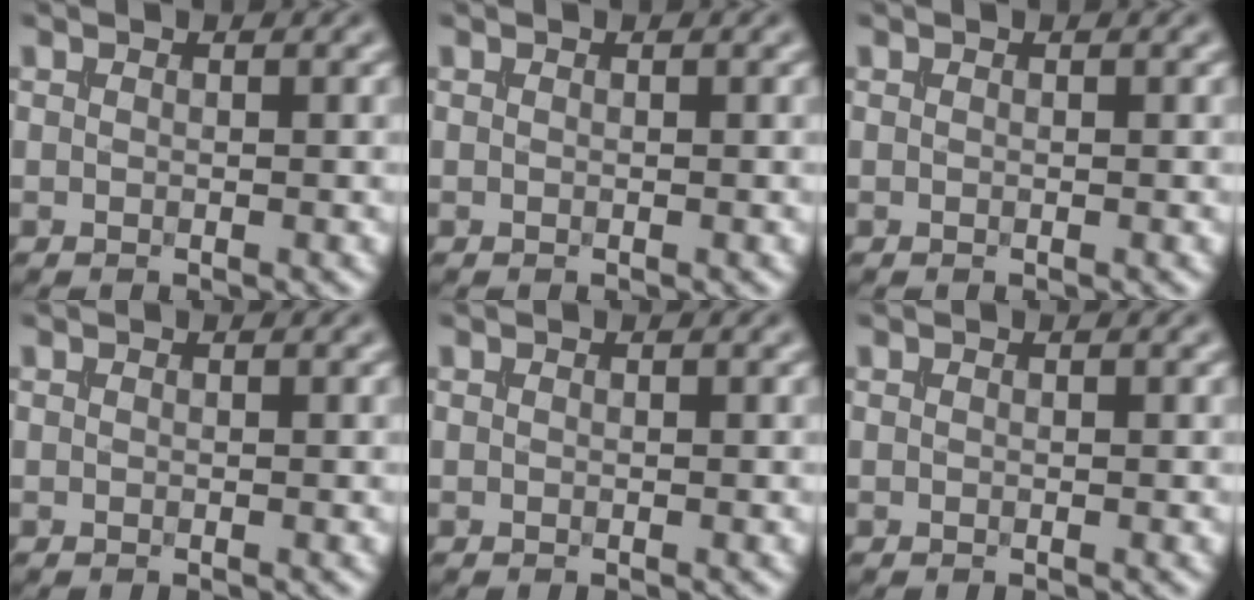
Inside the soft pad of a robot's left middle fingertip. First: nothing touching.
{"total": 0.0}
{"total": 0.0}
{"total": 0.0}
{"total": 0.0}
{"total": 0.0}